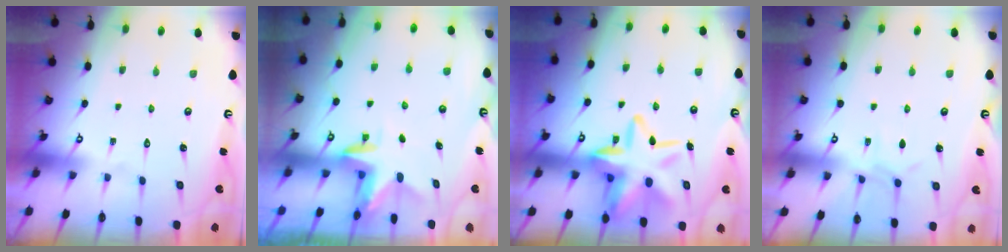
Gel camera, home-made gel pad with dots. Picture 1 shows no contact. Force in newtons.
{"total": 3.0, "press": 3.0, "slide": 0.2}
{"total": 17.9, "press": 17.8, "slide": 2.1}
{"total": 4.6, "press": 4.5, "slide": 0.5}